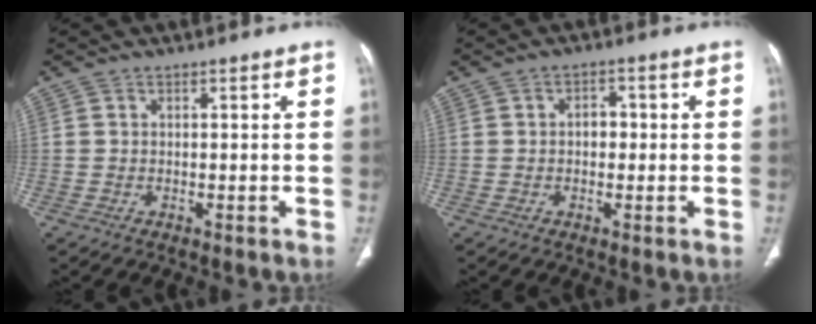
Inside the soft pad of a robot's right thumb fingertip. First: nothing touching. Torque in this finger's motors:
{"motor_torque": [-0.49, 0.08, -0.32, 0.19, 0.04]}